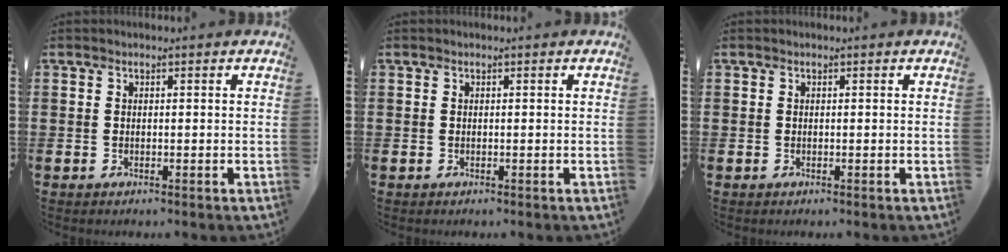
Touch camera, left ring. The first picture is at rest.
{"total": 0.0}
{"total": 0.0}